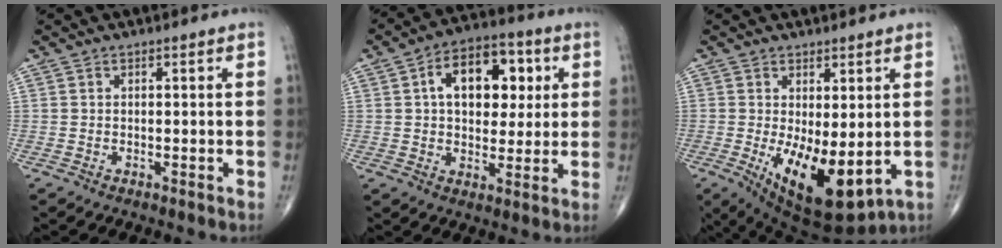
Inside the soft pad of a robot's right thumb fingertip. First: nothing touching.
{"total": 14.4, "force": [3.6, 9.0, 10.7], "torque": [-0.120, 0.009, 0.051]}
{"total": 13.1, "force": [-2.1, 5.6, 11.6], "torque": [-0.181, -0.029, -0.009]}